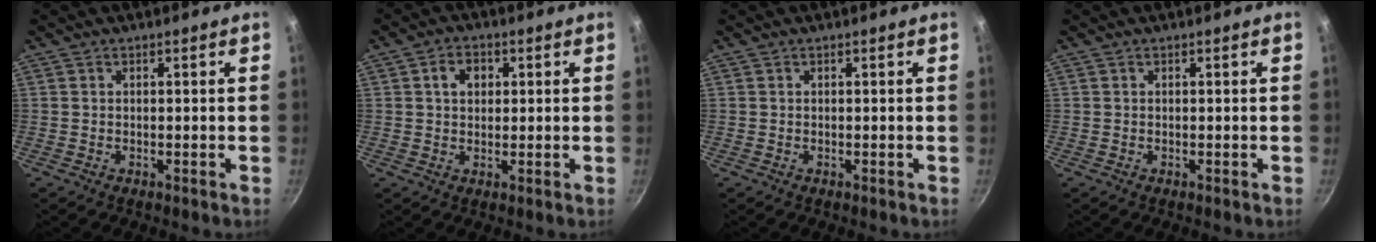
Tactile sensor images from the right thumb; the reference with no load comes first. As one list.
[{"total": 4.4, "force": [1.1, 3.4, 2.5], "torque": [-0.021, 0.006, 0.014]}, {"total": 0.0}, {"total": 0.0}]